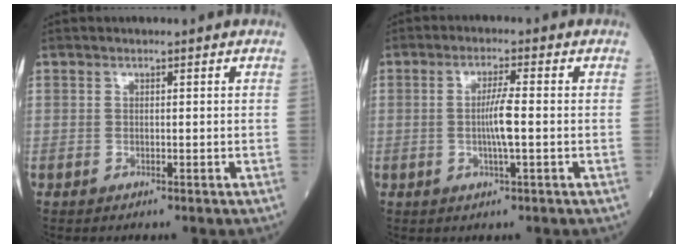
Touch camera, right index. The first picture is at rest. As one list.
[{"total": 4.3, "force": [-0.6, -0.1, 4.2], "torque": [-0.083, -0.002, -0.011]}]